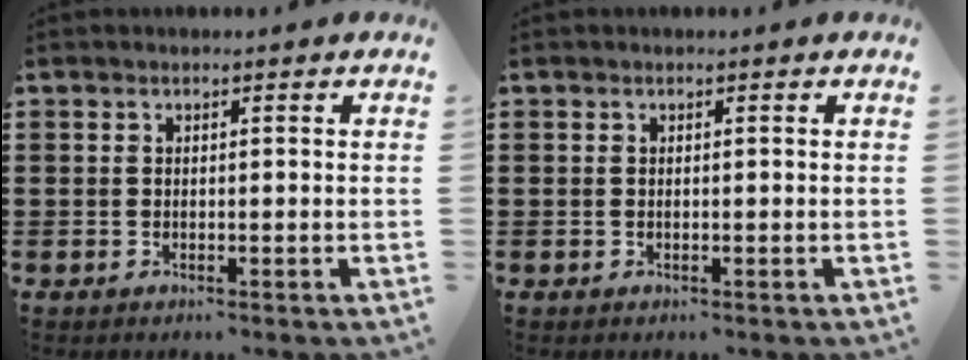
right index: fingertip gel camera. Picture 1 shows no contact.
{"total": 0.0}